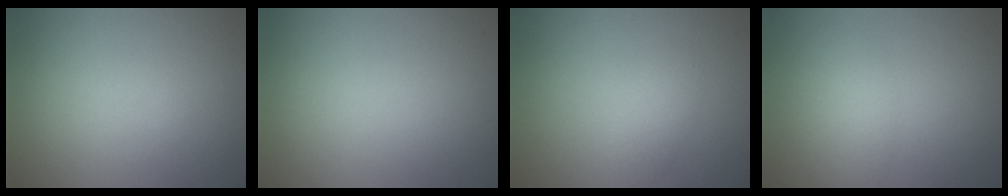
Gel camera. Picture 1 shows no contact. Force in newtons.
{"total": 0.0}
{"total": 1.4, "press": 1.4, "slide": 0.1}
{"total": 2.3, "press": 2.3, "slide": 0.1}